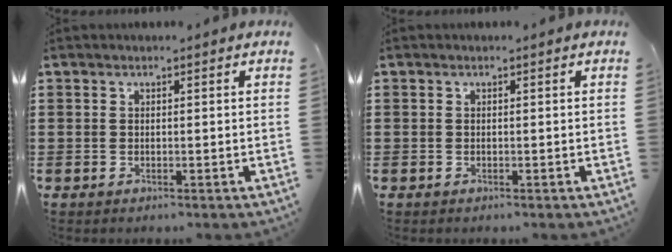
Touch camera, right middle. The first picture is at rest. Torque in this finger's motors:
{"motor_torque": [0.81, -0.45, 0.07, 0.04]}